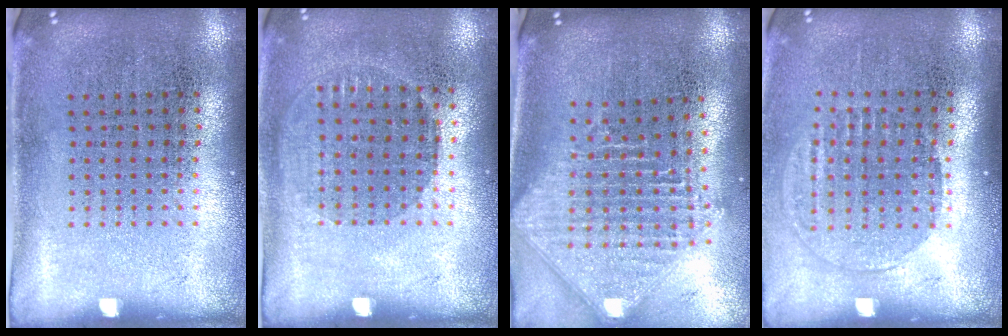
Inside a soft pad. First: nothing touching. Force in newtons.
{"total": 0.8, "press": 0.8, "slide": 0.4}
{"total": 2.5, "press": 1.9, "slide": 1.6}
{"total": 1.4, "press": 1.2, "slide": 0.7}